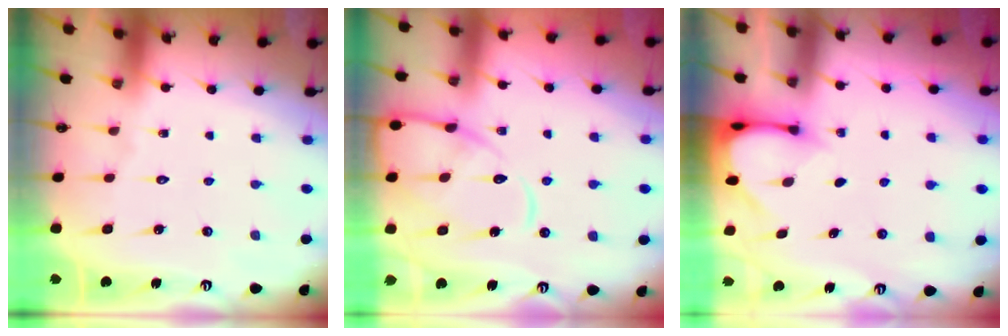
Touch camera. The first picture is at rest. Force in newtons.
{"total": 12.1, "press": 12.0, "slide": 1.2}
{"total": 2.9, "press": 2.9, "slide": 0.2}